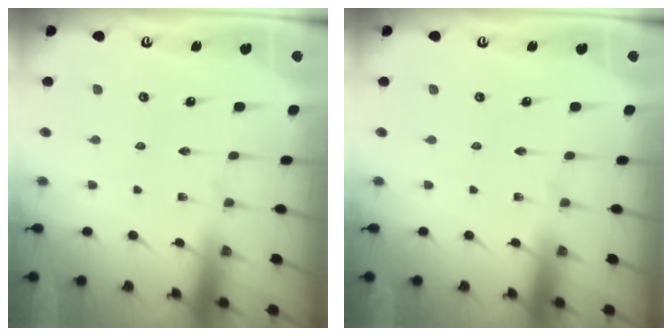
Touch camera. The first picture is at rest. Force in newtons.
{"total": 0.0}